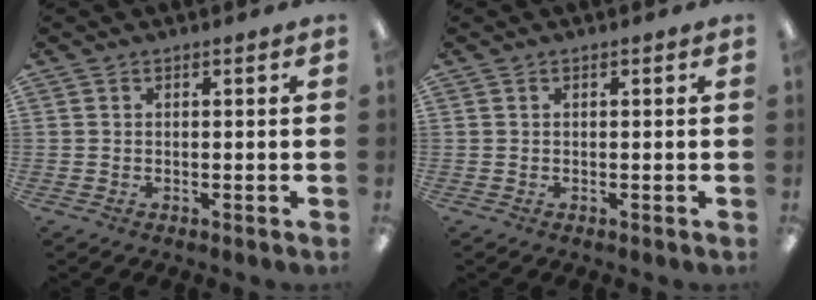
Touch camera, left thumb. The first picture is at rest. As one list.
[{"total": 0.0}]